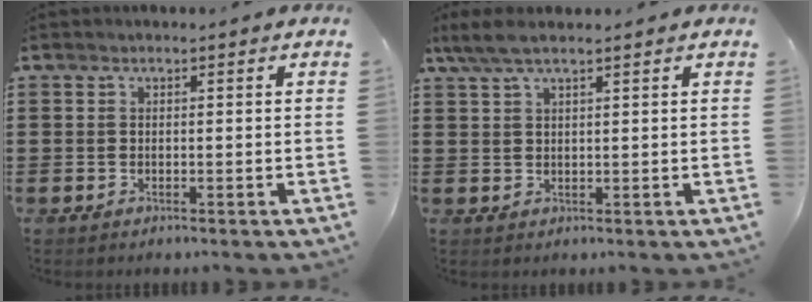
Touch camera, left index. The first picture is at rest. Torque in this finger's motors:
{"motor_torque": [2.14, 0.00, -0.10, 0.00]}